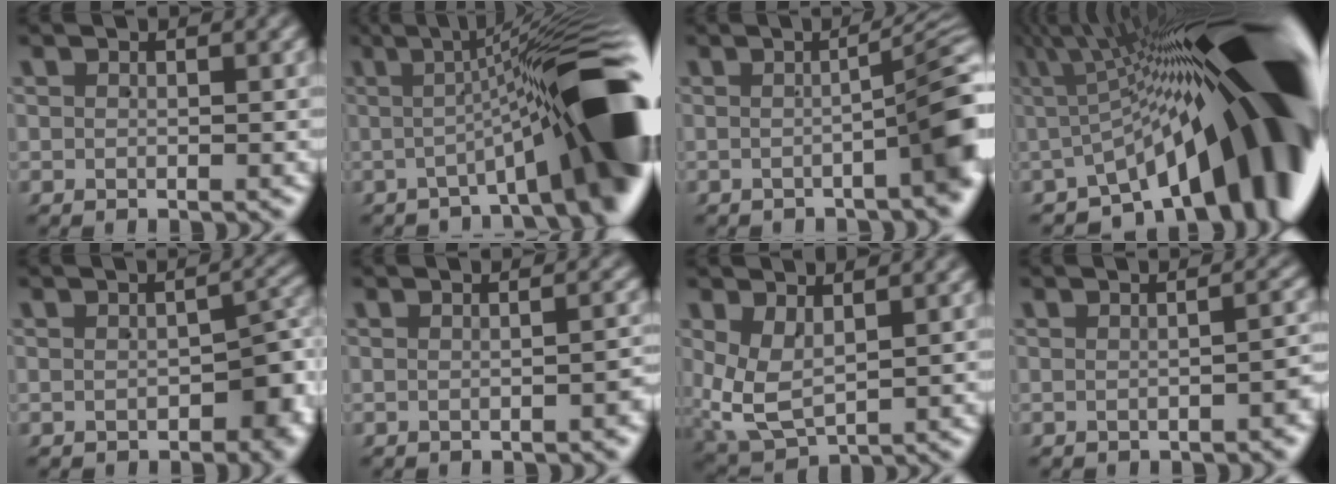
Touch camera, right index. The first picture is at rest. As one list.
[{"total": 14.4, "force": [-2.5, 3.5, 13.8], "torque": [-0.159, 0.023, -0.046]}, {"total": 6.5, "force": [-1.6, 1.3, 6.1], "torque": [-0.056, 0.025, -0.035]}, {"total": 25.8, "force": [-2.6, 10.2, 23.5], "torque": [-0.299, -0.009, -0.036]}, {"total": 4.1, "force": [-1.9, 2.1, 3.0], "torque": [-0.031, -0.001, -0.025]}, {"total": 1.1, "force": [-0.9, -0.1, 0.5], "torque": [-0.009, 0.008, -0.020]}, {"total": 5.0, "force": [0.2, 4.2, 2.7], "torque": [-0.092, -0.023, 0.010]}, {"total": 1.6, "force": [-1.2, 0.1, 1.0], "torque": [-0.018, 0.009, -0.024]}]